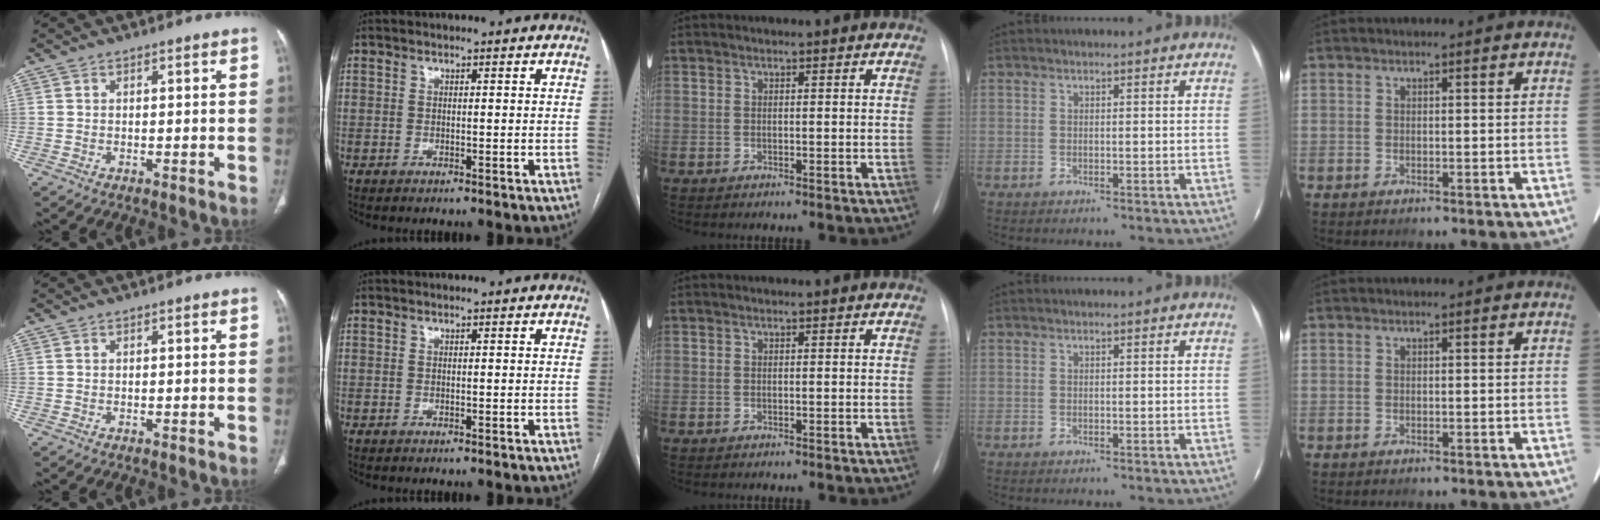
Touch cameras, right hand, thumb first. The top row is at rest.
{}